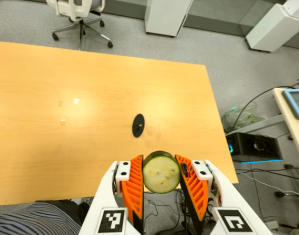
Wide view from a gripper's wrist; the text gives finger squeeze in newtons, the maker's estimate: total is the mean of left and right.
{"total": 8.7, "left": 7.9, "right": 9.6}